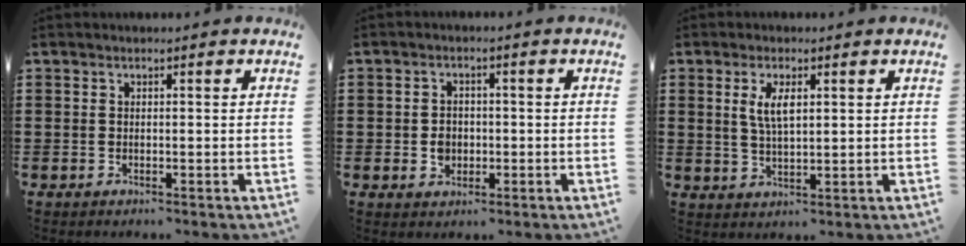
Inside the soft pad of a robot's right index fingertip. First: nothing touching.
{"total": 2.8, "force": [-0.6, 2.4, 1.4], "torque": [-0.032, 0.004, -0.014]}
{"total": 4.3, "force": [1.3, 1.6, 3.8], "torque": [-0.080, 0.006, 0.022]}